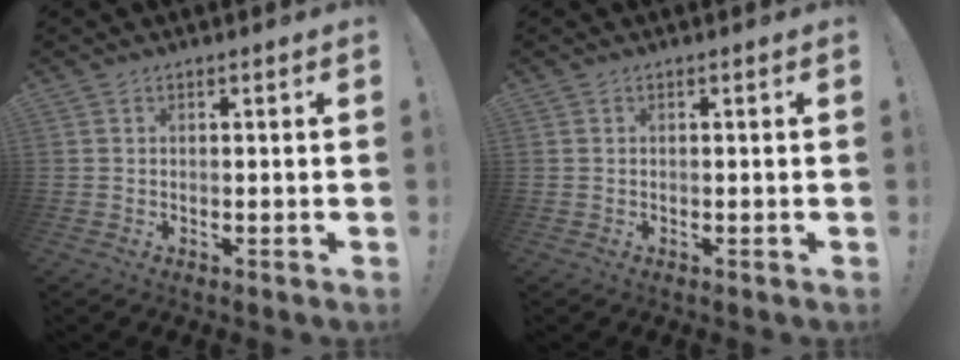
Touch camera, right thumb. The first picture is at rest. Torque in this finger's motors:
{"motor_torque": [0.13, 0.06, -0.07, 0.07, -0.01]}